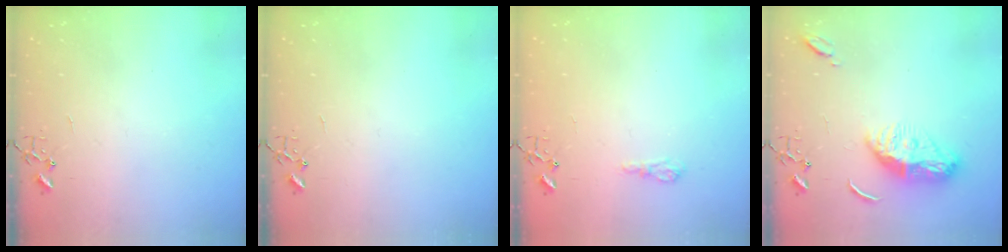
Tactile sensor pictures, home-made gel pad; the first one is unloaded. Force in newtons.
{"total": 0.0}
{"total": 6.5, "press": 6.5, "slide": 0.7}
{"total": 11.1, "press": 11.0, "slide": 1.0}